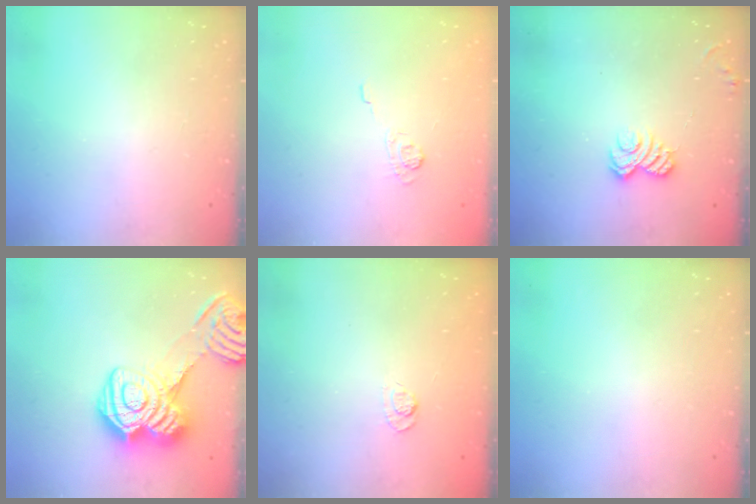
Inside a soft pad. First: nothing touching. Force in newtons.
{"total": 3.6, "press": 3.3, "slide": 1.5}
{"total": 4.7, "press": 4.5, "slide": 1.3}
{"total": 16.9, "press": 16.8, "slide": 1.2}
{"total": 3.6, "press": 3.3, "slide": 1.4}
{"total": 0.0}